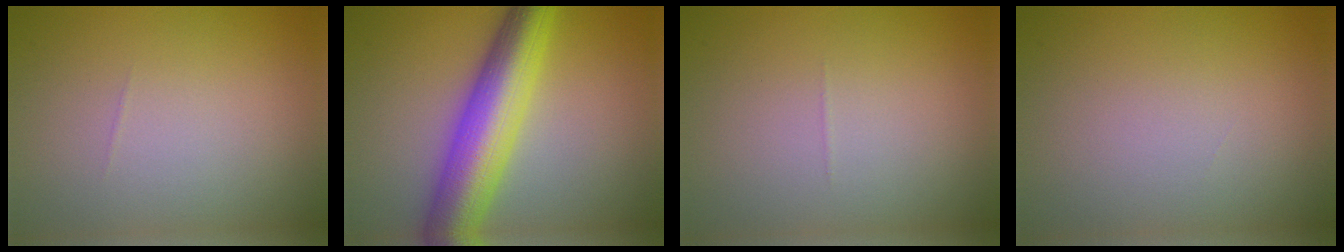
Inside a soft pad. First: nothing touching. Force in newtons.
{"total": 9.1, "press": 9.1, "slide": 0.4}
{"total": 0.0}
{"total": 0.0}